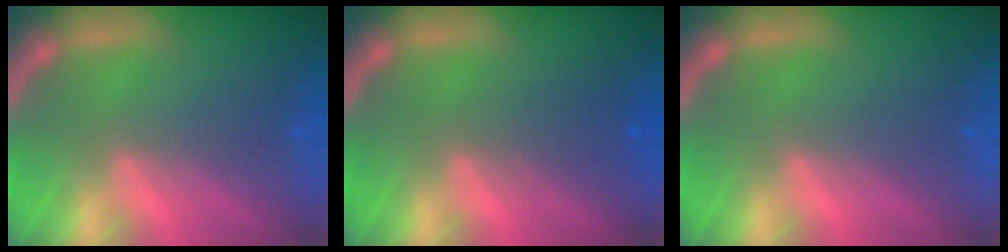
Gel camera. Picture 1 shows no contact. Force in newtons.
{"total": 2.0}
{"total": 0.0}